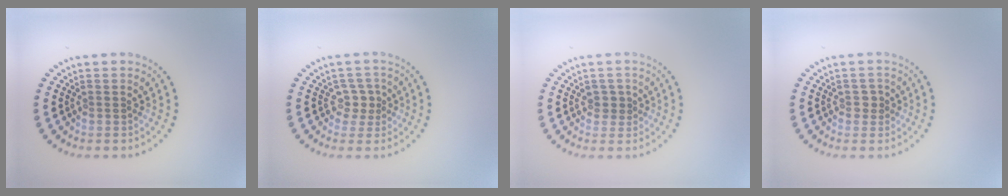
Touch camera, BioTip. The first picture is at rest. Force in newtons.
{"total": 1.6, "press": 1.3, "slide": 1.0}
{"total": 0.9, "press": 0.6, "slide": 0.6}
{"total": 0.9, "press": 0.9, "slide": 0.3}